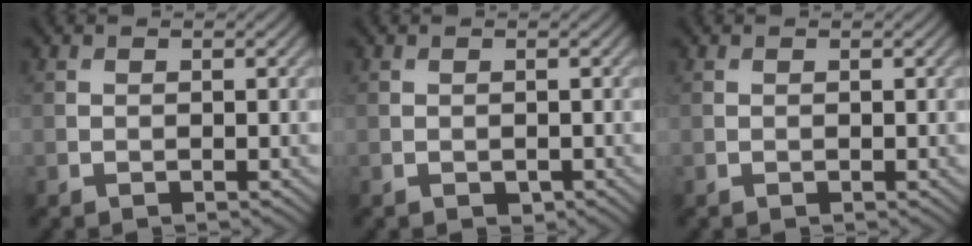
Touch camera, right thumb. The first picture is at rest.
{"total": 0.6, "force": [-0.3, 0.5, 0.3], "torque": [-0.005, -0.005, -0.003]}
{"total": 0.0}